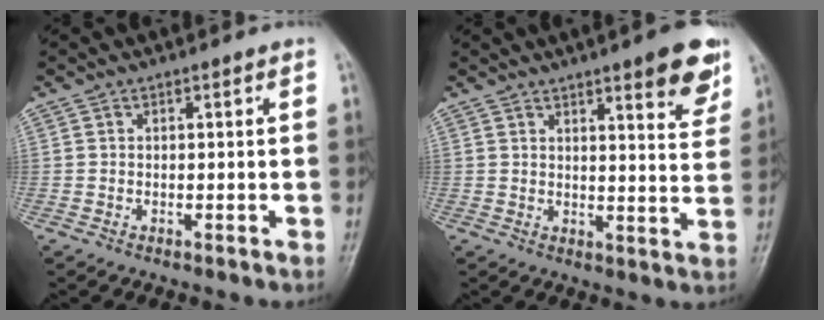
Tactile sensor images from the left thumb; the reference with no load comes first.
{"total": 10.1, "force": [6.2, 2.3, 7.7], "torque": [-0.075, -0.031, 0.077]}